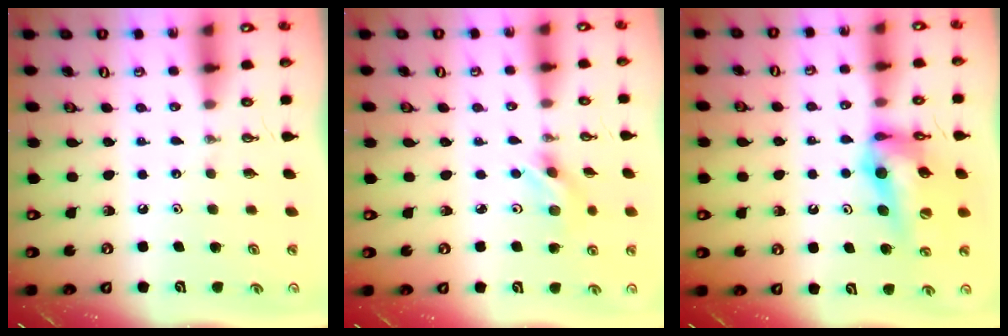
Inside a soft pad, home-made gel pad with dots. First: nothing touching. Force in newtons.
{"total": 3.0, "press": 3.0, "slide": 0.4}
{"total": 13.6, "press": 12.8, "slide": 4.6}